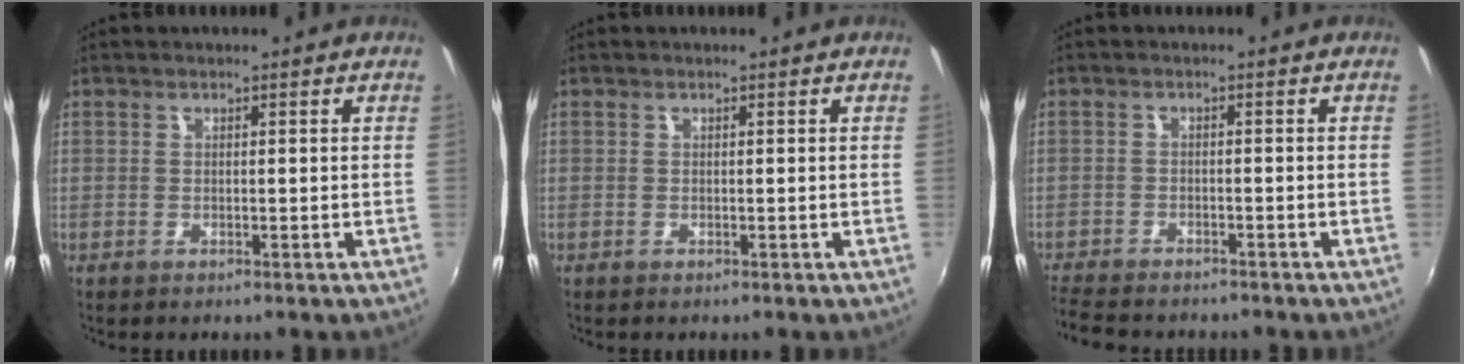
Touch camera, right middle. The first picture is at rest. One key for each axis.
{"total": 0.0}
{"total": 8.3, "fx": -7.5, "fy": 2.1, "fz": 2.9, "tx": -0.085, "ty": -0.022, "tz": -0.126}